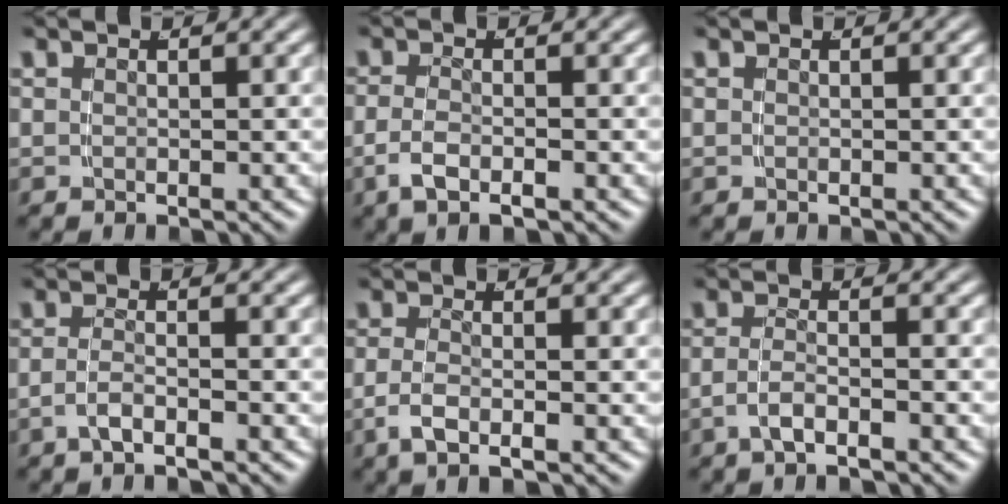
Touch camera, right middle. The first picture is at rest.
{"total": 2.4, "force": [-1.4, 0.6, 1.9], "torque": [-0.043, -0.010, -0.019]}
{"total": 0.0}
{"total": 1.9, "force": [-1.5, -0.1, 1.3], "torque": [-0.024, -0.011, -0.023]}
{"total": 2.3, "force": [-1.2, 0.3, 1.9], "torque": [-0.047, -0.012, -0.015]}
{"total": 2.2, "force": [-1.6, 0.2, 1.5], "torque": [-0.030, -0.011, -0.024]}